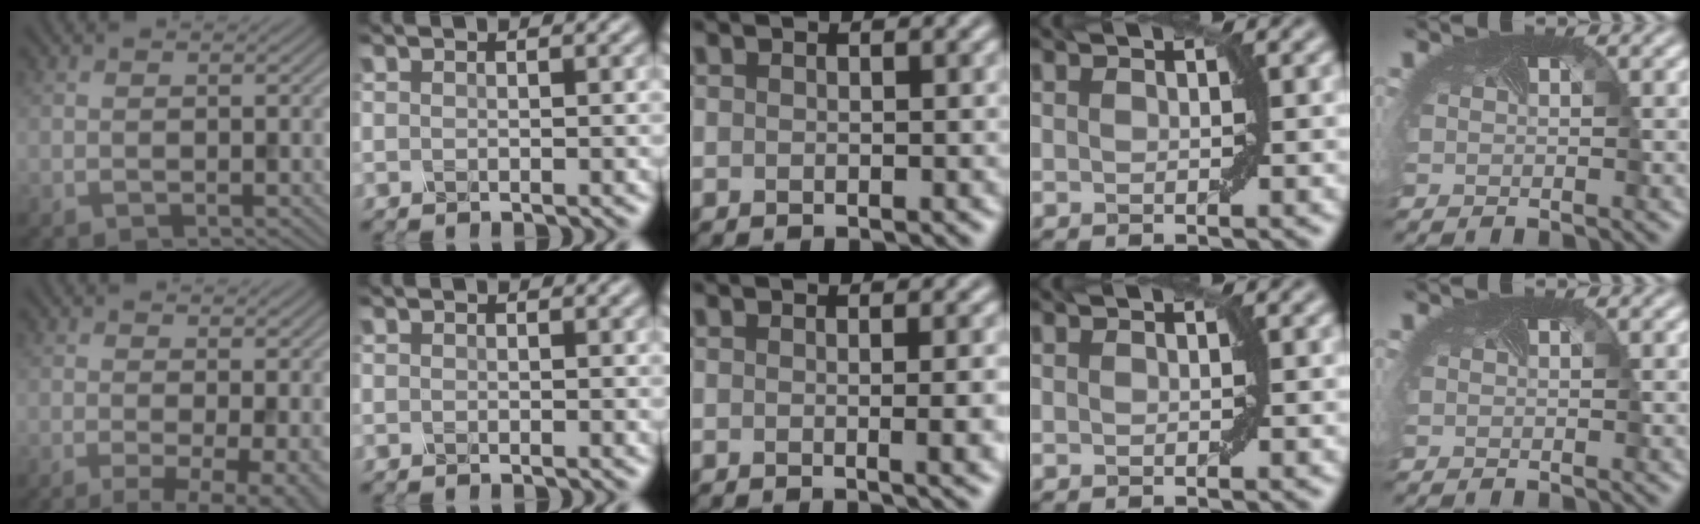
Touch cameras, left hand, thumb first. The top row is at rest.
{"thumb": {"total": 6.1, "force": [-1.5, 1.5, 5.7], "torque": [-0.086, -0.007, -0.021]}, "middle": {"total": 3.7, "force": [-0.1, 1.4, 3.4], "torque": [-0.023, 0.005, -0.002]}}